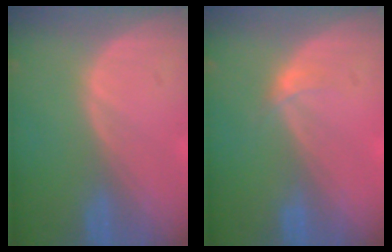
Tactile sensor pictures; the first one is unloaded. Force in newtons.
{"total": 1.2, "press": 1.2, "slide": 0.1}